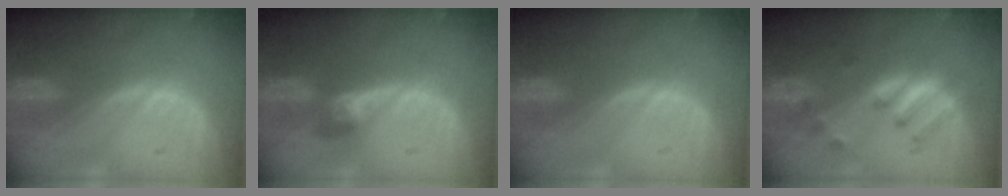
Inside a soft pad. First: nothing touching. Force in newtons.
{"total": 3.0, "press": 2.7, "slide": 1.4}
{"total": 0.0}
{"total": 5.4, "press": 5.3, "slide": 1.0}